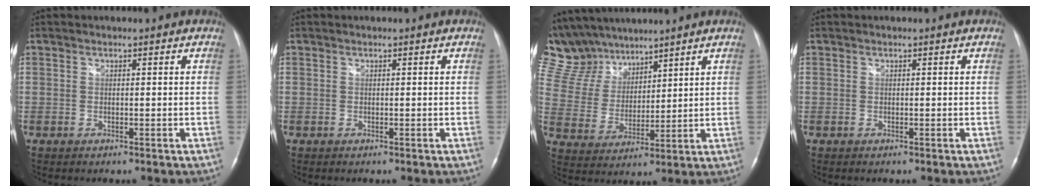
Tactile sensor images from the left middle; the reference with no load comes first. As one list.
[{"total": 0.0}, {"total": 12.5, "force": [11.0, 5.3, 3.0], "torque": [-0.076, 0.027, 0.221]}, {"total": 0.0}]